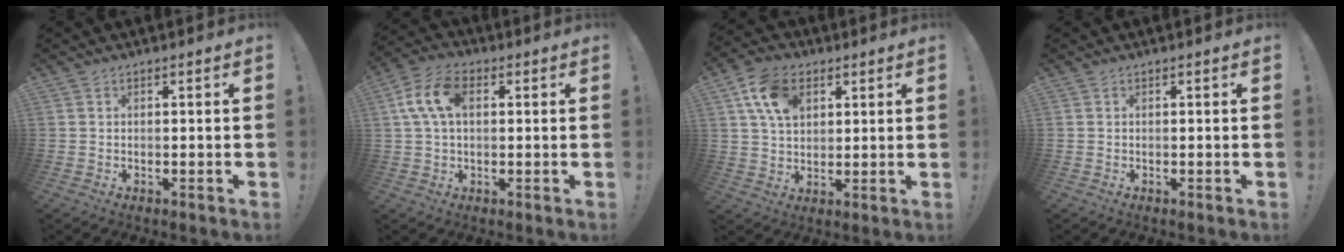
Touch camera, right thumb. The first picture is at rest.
{"total": 11.4, "force": [2.4, 7.2, 8.5], "torque": [-0.155, 0.013, 0.047]}
{"total": 12.3, "force": [5.1, 8.5, 7.3], "torque": [-0.116, -0.004, 0.099]}
{"total": 0.0}